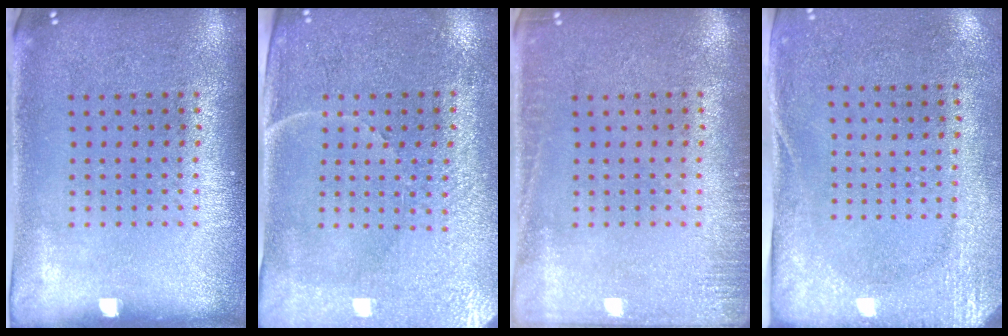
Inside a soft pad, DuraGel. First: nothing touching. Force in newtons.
{"total": 3.5, "press": 3.3, "slide": 1.1}
{"total": 1.6, "press": 1.6, "slide": 0.4}
{"total": 2.8, "press": 2.2, "slide": 1.7}